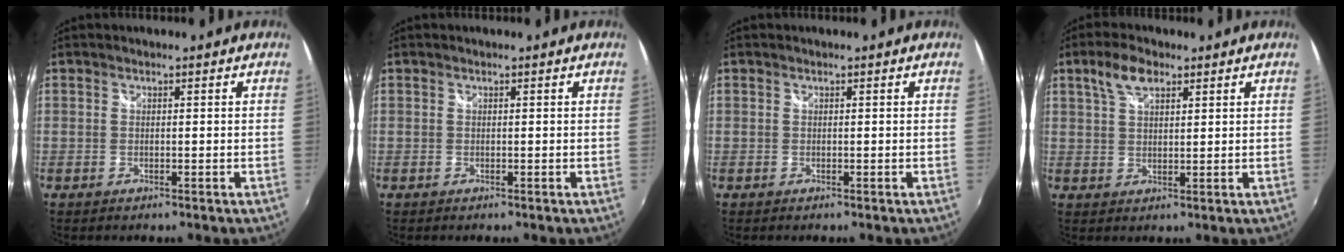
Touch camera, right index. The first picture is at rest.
{"total": 0.0}
{"total": 0.0}
{"total": 5.4, "force": [3.0, 2.6, 3.7], "torque": [-0.068, 0.012, 0.058]}